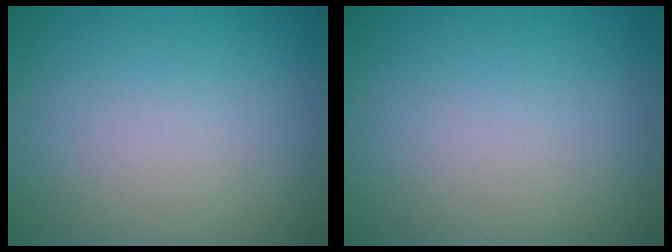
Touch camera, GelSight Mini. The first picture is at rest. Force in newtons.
{"total": 0.0}